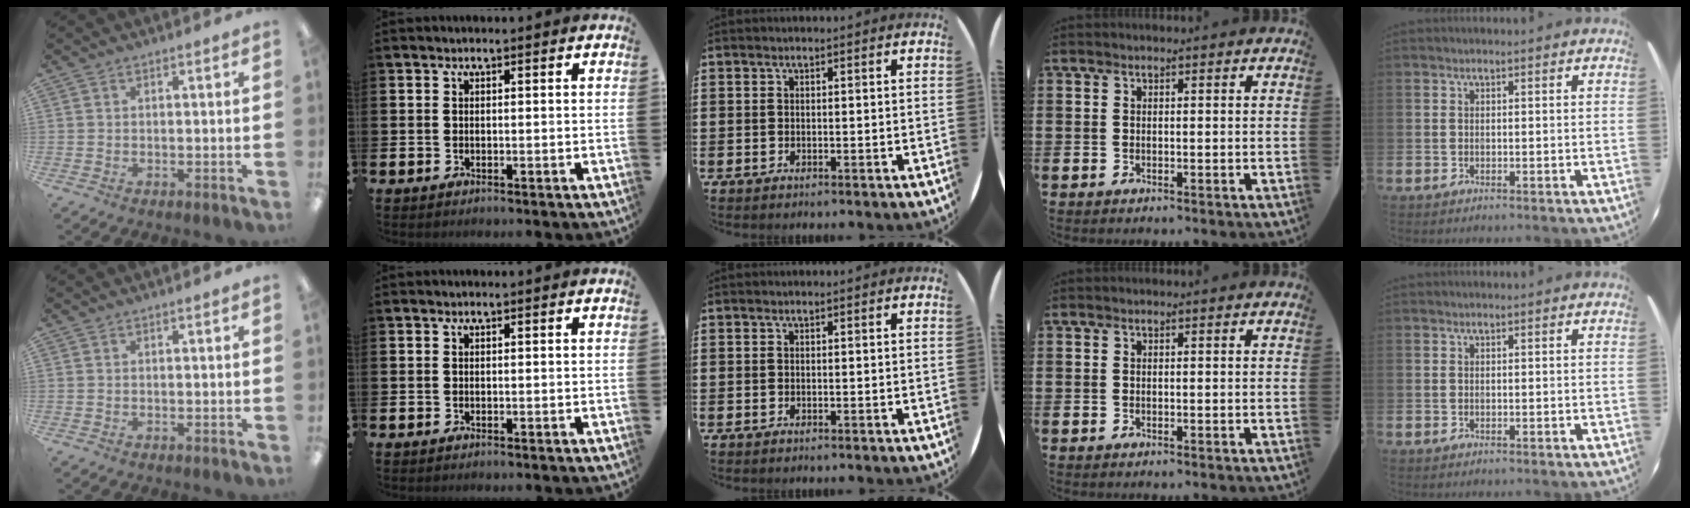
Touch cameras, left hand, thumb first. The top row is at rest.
{}